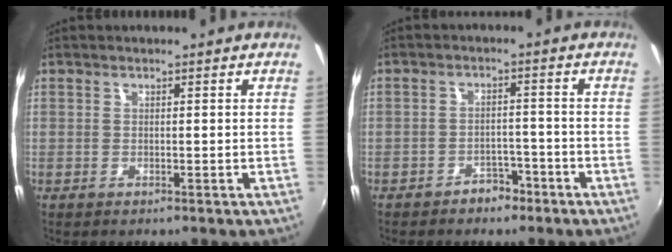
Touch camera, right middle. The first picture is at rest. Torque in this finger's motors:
{"motor_torque": [0.08, -0.15, 0.00, 0.01]}